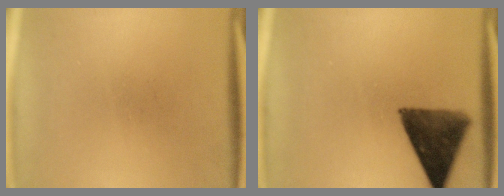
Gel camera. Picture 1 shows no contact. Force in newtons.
{"total": 10.7}